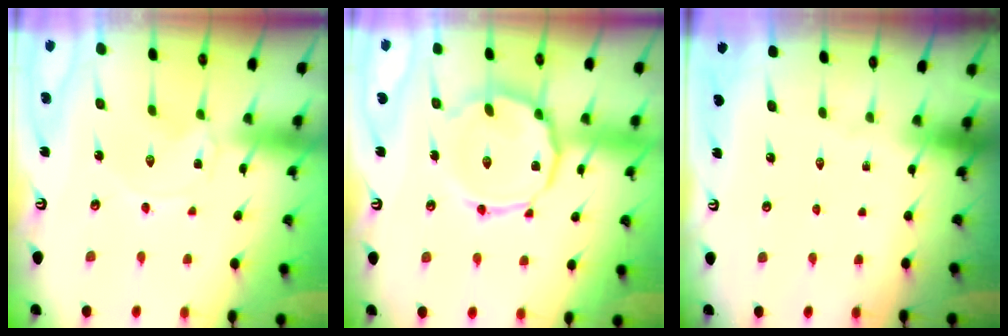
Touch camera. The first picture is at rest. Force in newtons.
{"total": 13.8, "press": 13.8, "slide": 1.3}
{"total": 0.0}